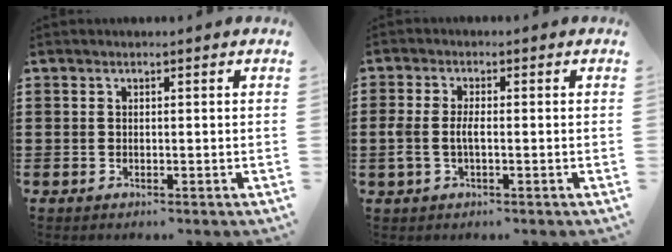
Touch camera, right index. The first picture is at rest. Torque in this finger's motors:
{"motor_torque": [0.72, -0.53, 0.12, 0.05]}